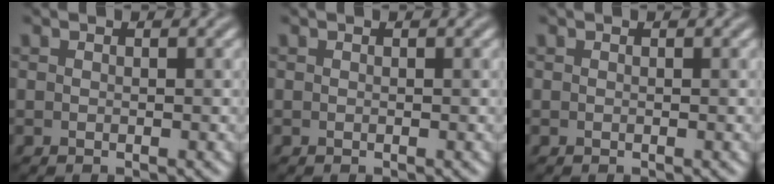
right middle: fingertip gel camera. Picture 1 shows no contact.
{"total": 0.0}
{"total": 0.0}